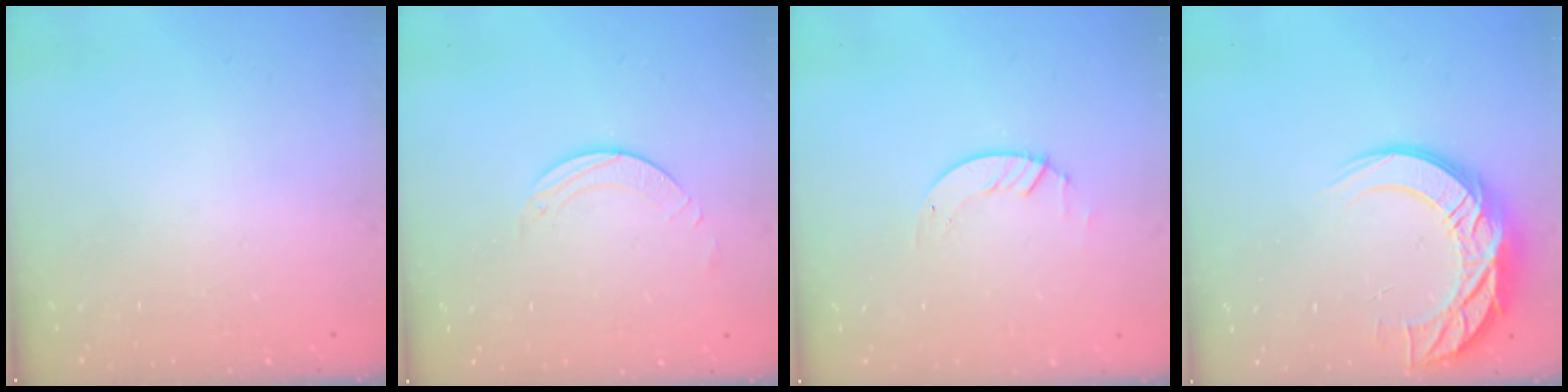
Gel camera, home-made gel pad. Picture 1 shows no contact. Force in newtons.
{"total": 2.0, "press": 2.0, "slide": 0.2}
{"total": 1.3, "press": 1.3, "slide": 0.2}
{"total": 14.6, "press": 14.6, "slide": 1.0}